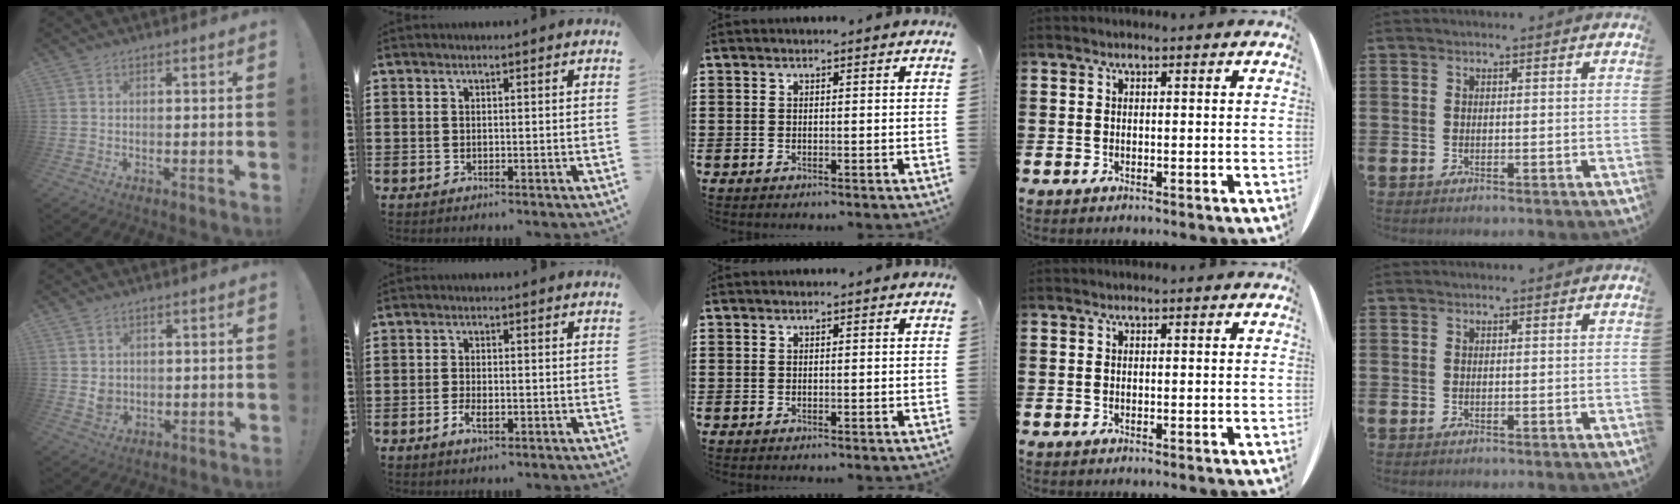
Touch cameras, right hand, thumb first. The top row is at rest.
{"thumb": {"total": 3.9, "force": [1.0, 3.5, 1.4], "torque": [-0.007, -0.005, 0.019]}, "index": {"total": 2.5, "force": [-0.9, 1.0, 2.1], "torque": [-0.047, -0.001, -0.020]}}